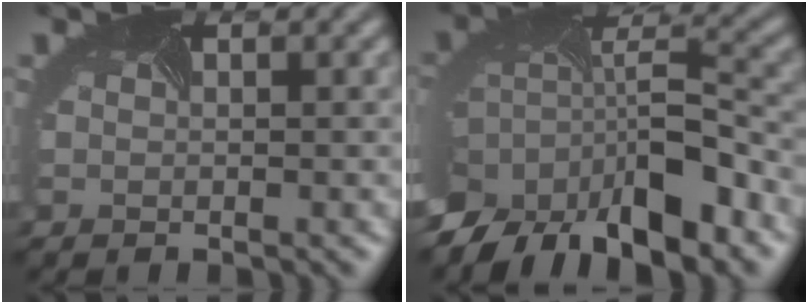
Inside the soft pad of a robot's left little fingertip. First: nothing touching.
{"total": 11.3, "force": [-6.7, 5.2, 7.6], "torque": [-0.136, -0.015, -0.116]}